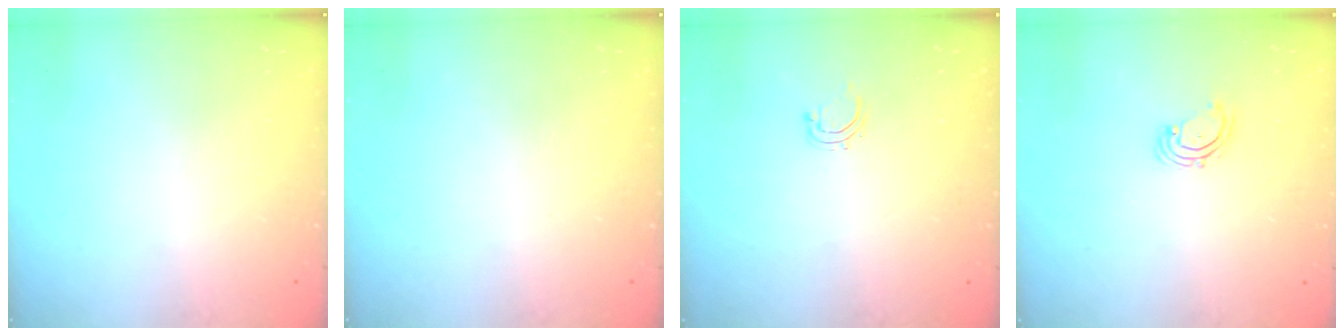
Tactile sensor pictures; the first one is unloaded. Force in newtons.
{"total": 0.0}
{"total": 2.8, "press": 2.8, "slide": 0.5}
{"total": 2.0, "press": 2.0, "slide": 0.4}